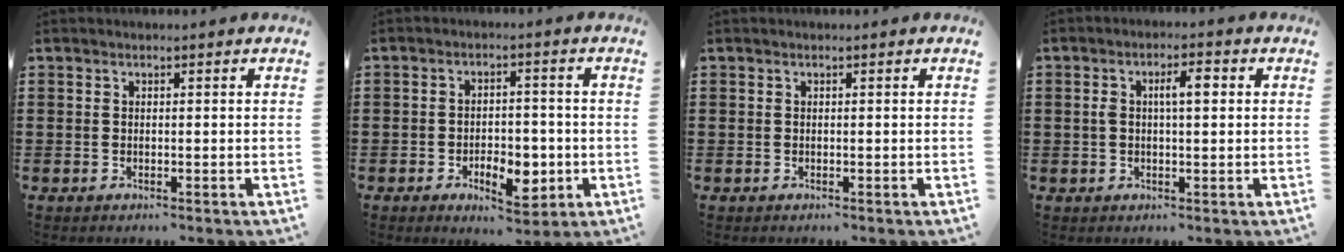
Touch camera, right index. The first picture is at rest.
{"total": 6.4, "force": [-2.4, 3.6, 4.7], "torque": [-0.059, 0.007, -0.042]}
{"total": 0.0}
{"total": 4.1, "force": [0.6, 1.4, 3.8], "torque": [-0.068, 0.006, 0.005]}